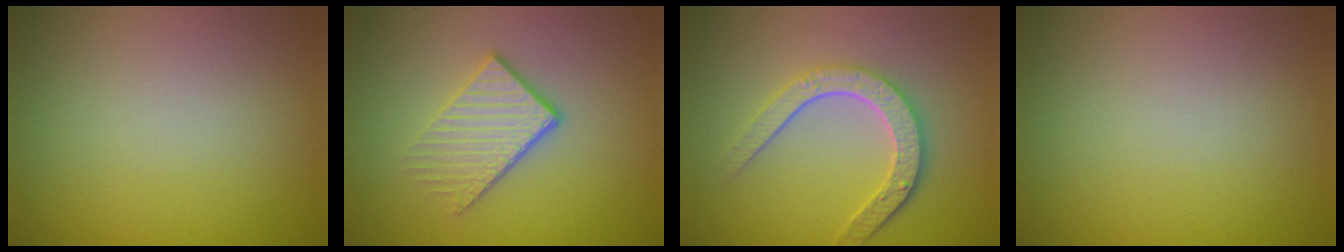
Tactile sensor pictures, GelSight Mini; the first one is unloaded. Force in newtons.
{"total": 3.9, "press": 2.8, "slide": 2.8}
{"total": 4.7, "press": 3.5, "slide": 3.0}
{"total": 0.0}